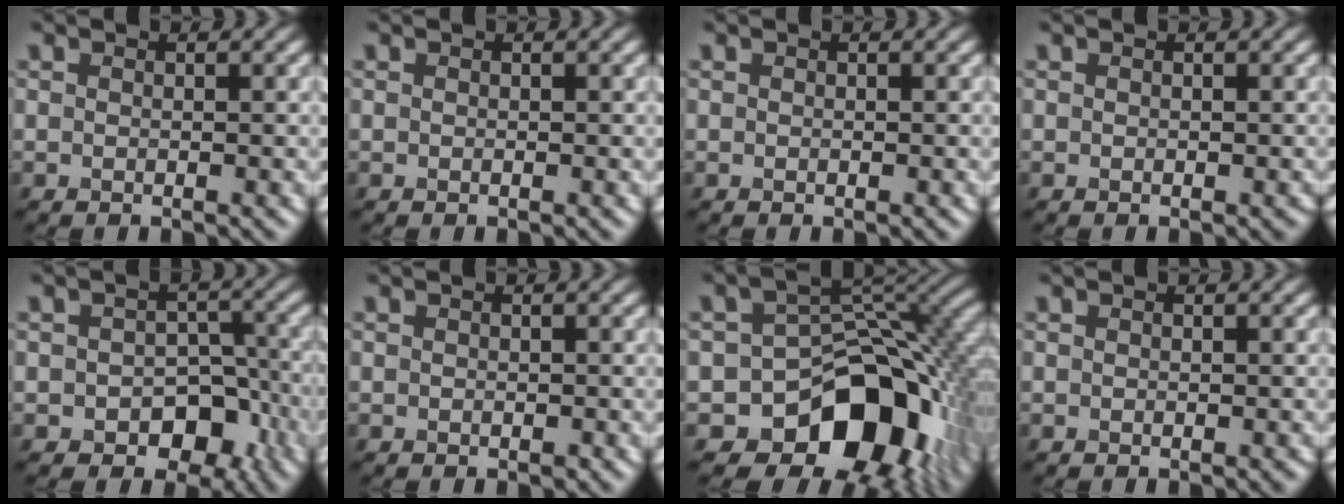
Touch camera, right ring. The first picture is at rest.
{"total": 0.0}
{"total": 0.0}
{"total": 0.0}
{"total": 5.6, "force": [-2.3, 4.0, 3.2], "torque": [-0.029, -0.010, -0.030]}
{"total": 0.0}
{"total": 13.1, "force": [-6.4, 8.7, 7.4], "torque": [-0.087, -0.002, -0.111]}
{"total": 0.0}